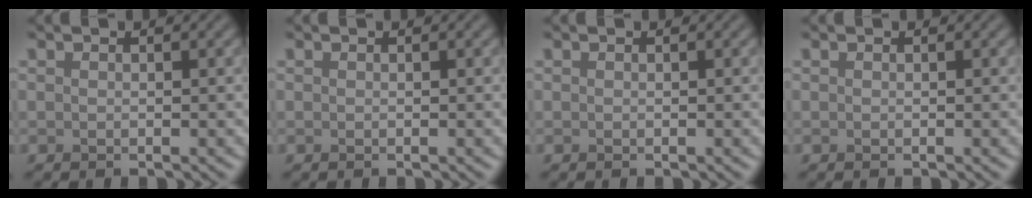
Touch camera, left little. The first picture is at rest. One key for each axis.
{"total": 0.0}
{"total": 0.0}
{"total": 0.0}